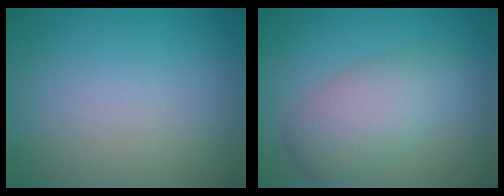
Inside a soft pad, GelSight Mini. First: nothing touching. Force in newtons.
{"total": 4.7, "press": 4.7, "slide": 0.1}